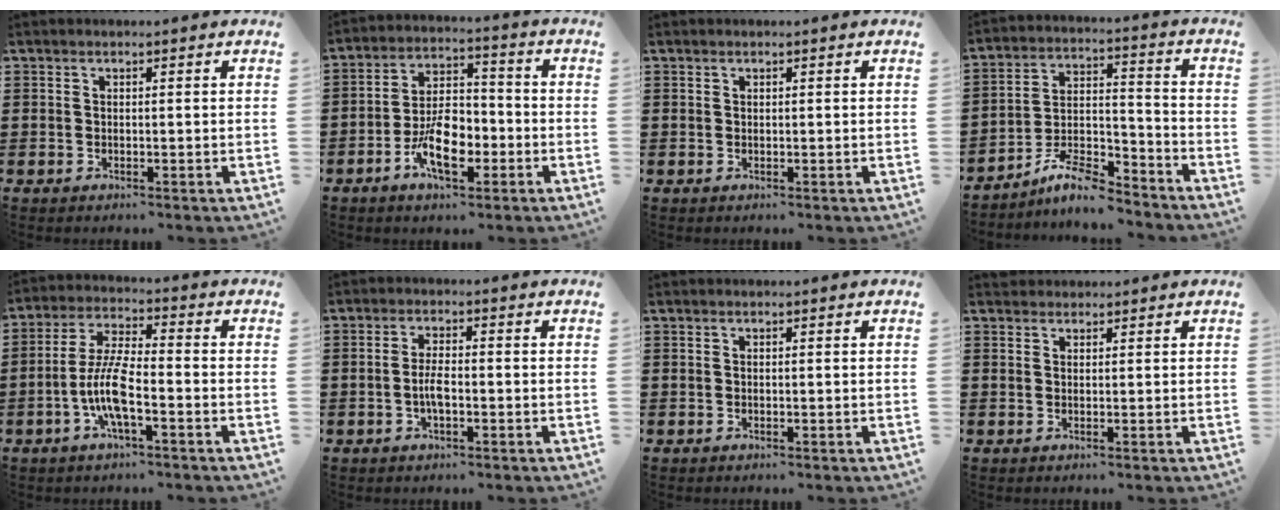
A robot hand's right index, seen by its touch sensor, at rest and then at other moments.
{"total": 9.2, "force": [-3.6, 4.8, 7.0], "torque": [-0.132, 0.004, -0.067]}
{"total": 0.0}
{"total": 9.1, "force": [-8.0, 1.8, 3.9], "torque": [-0.073, 0.020, -0.150]}
{"total": 8.0, "force": [-2.9, 1.9, 7.2], "torque": [-0.167, -0.013, -0.063]}
{"total": 3.5, "force": [-0.9, 1.2, 3.2], "torque": [-0.065, 0.002, -0.018]}
{"total": 0.0}
{"total": 1.3, "force": [1.1, 0.6, -0.2], "torque": [0.002, 0.003, 0.023]}